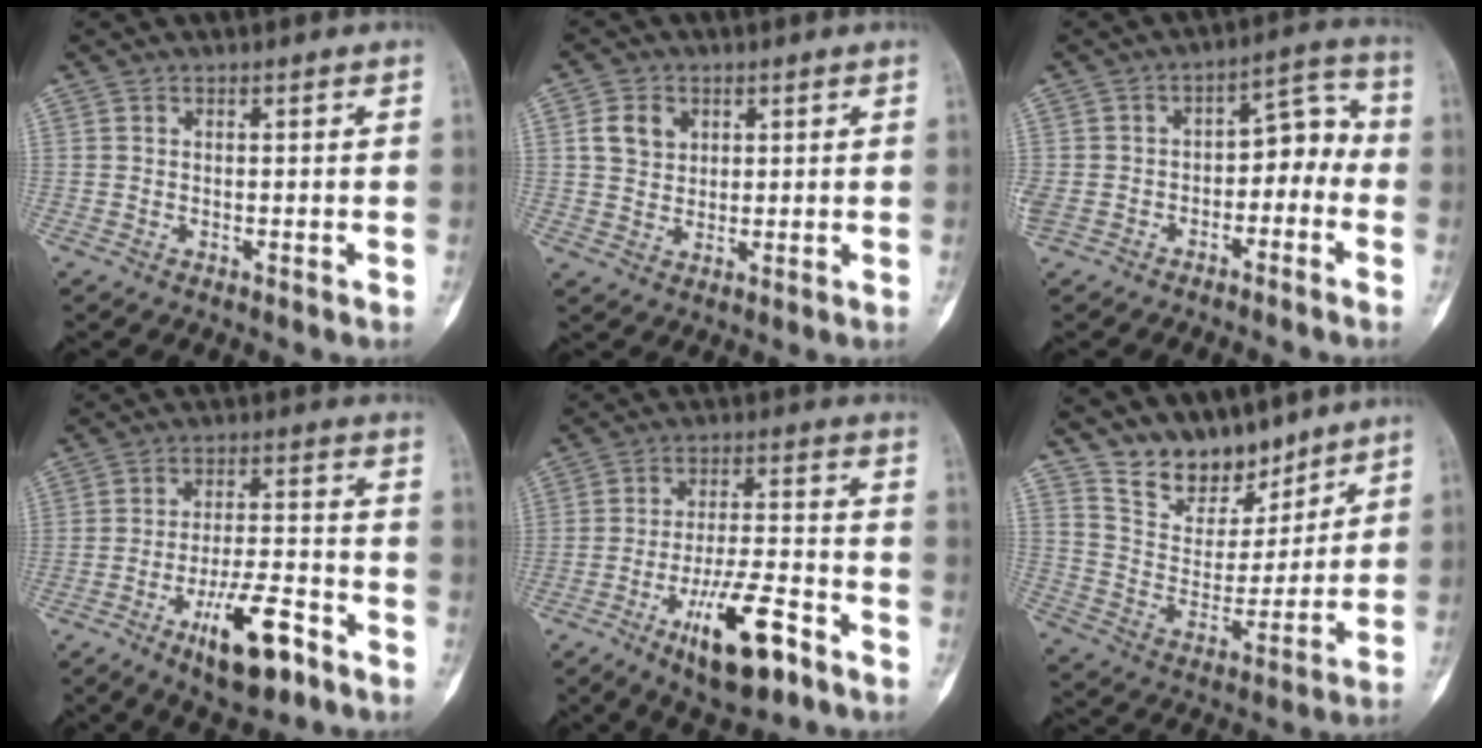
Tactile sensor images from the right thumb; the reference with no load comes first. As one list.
[{"total": 5.5, "force": [1.9, 4.4, 2.7], "torque": [-0.030, -0.005, 0.036]}, {"total": 11.6, "force": [-3.3, 7.7, 8.0], "torque": [-0.111, 0.054, -0.055]}, {"total": 12.8, "force": [-7.2, 4.3, 9.6], "torque": [-0.155, 0.043, -0.114]}, {"total": 14.3, "force": [-7.9, 4.6, 11.0], "torque": [-0.183, 0.046, -0.126]}, {"total": 12.6, "force": [10.5, 6.1, 3.3], "torque": [-0.023, -0.075, 0.201]}]